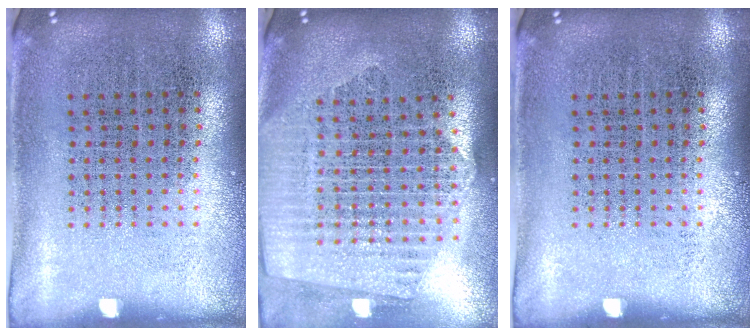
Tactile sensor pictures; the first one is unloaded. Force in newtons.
{"total": 2.3, "press": 2.0, "slide": 1.1}
{"total": 0.0}